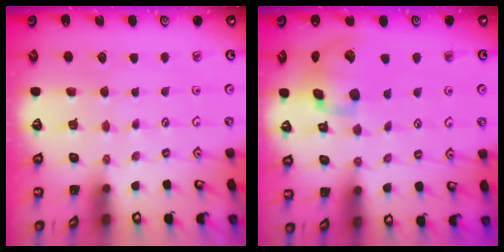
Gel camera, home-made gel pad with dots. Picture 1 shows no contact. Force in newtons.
{"total": 14.6, "press": 14.4, "slide": 2.5}